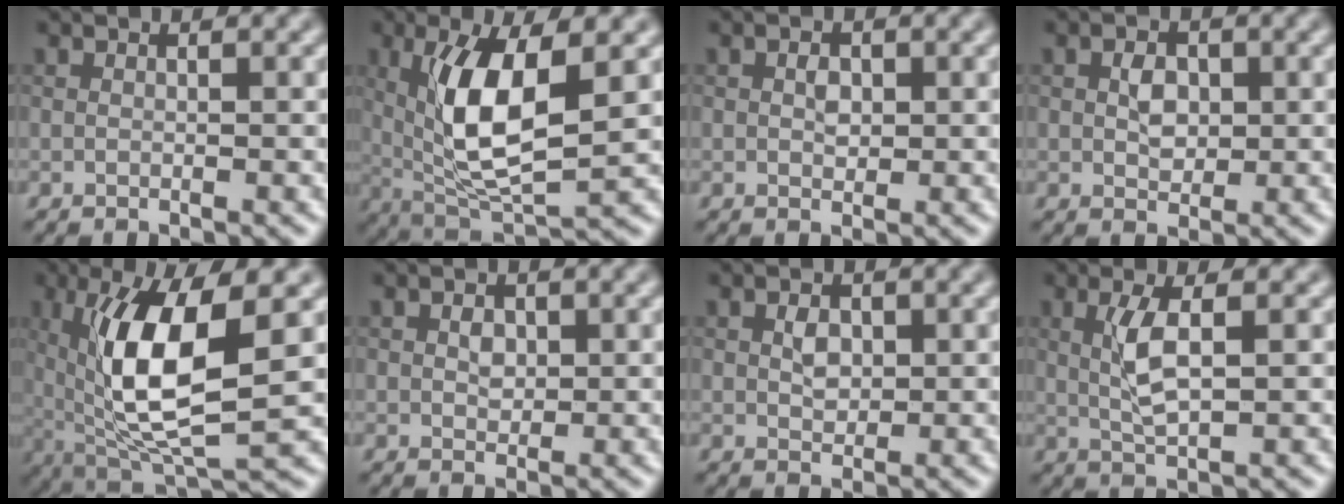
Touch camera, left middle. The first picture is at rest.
{"total": 8.0, "force": [1.3, 2.9, 7.3], "torque": [-0.146, -0.012, 0.033]}
{"total": 0.9, "force": [0.1, 0.7, 0.6], "torque": [-0.015, 0.001, 0.005]}
{"total": 1.8, "force": [0.0, 1.3, 1.2], "torque": [-0.026, 0.001, 0.005]}
{"total": 9.4, "force": [1.3, 3.3, 8.7], "torque": [-0.166, -0.009, 0.032]}
{"total": 1.0, "force": [0.1, 0.8, 0.6], "torque": [-0.013, 0.001, 0.006]}
{"total": 1.4, "force": [0.1, 1.0, 0.9], "torque": [-0.019, 0.000, 0.006]}
{"total": 3.0, "force": [0.4, 0.8, 2.8], "torque": [-0.066, 0.000, 0.013]}